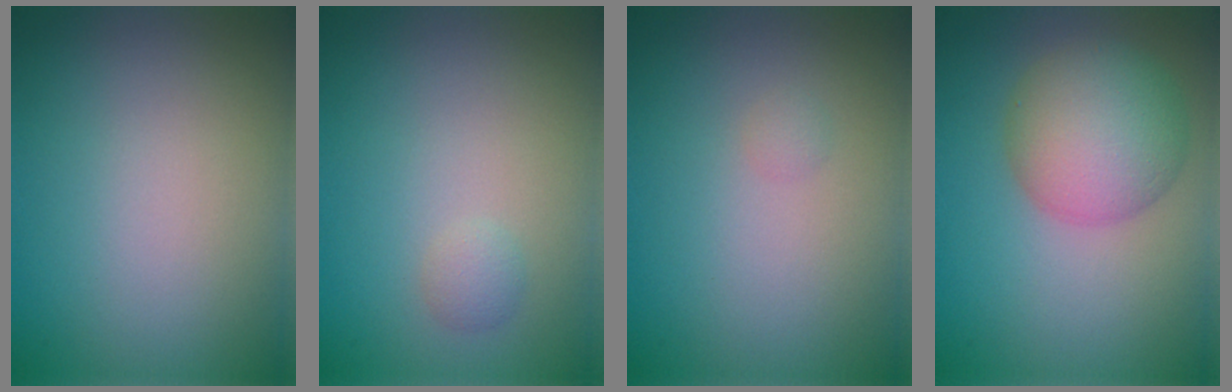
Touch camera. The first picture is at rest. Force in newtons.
{"total": 0.9, "press": 0.9, "slide": 0.0}
{"total": 0.5, "press": 0.5, "slide": 0.0}
{"total": 6.6, "press": 6.6, "slide": 0.2}